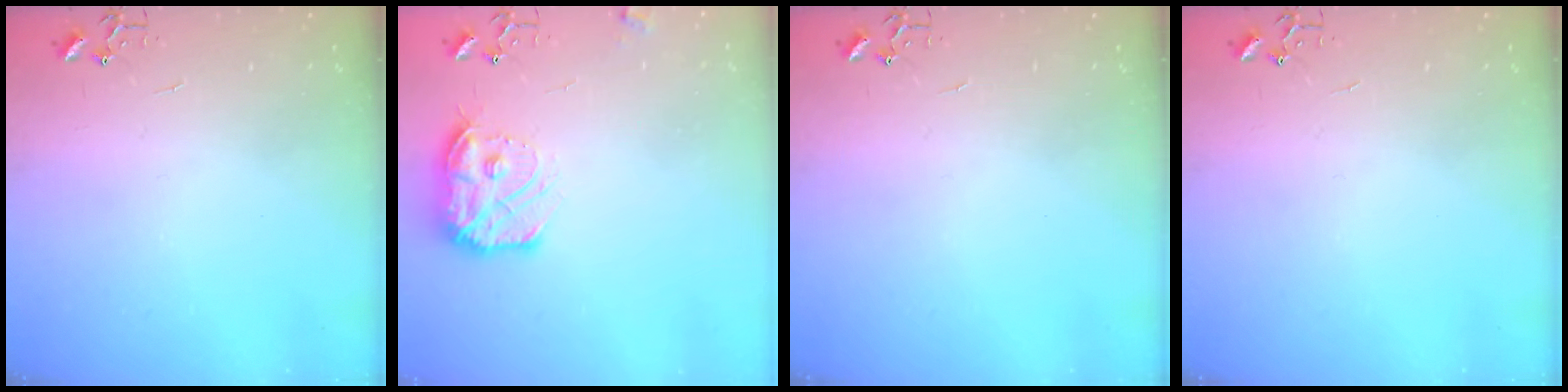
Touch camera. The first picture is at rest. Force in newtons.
{"total": 13.9, "press": 13.9, "slide": 0.8}
{"total": 0.0}
{"total": 0.0}